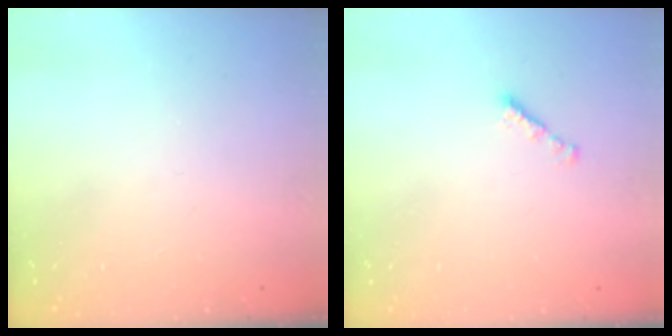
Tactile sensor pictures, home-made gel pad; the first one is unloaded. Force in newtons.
{"total": 1.8, "press": 1.7, "slide": 0.6}